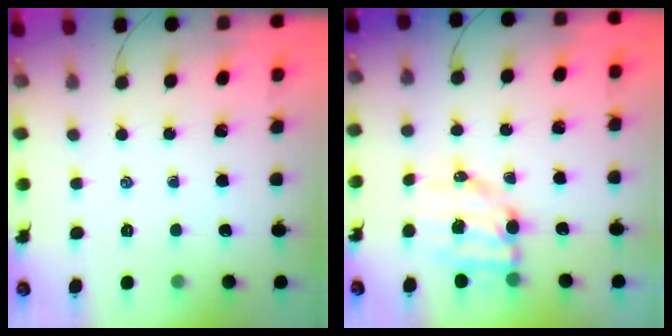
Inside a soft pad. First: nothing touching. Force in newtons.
{"total": 9.0, "press": 8.9, "slide": 1.1}